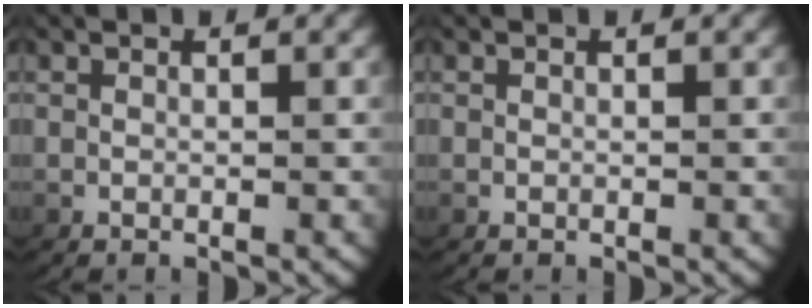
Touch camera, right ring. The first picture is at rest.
{"total": 0.0}